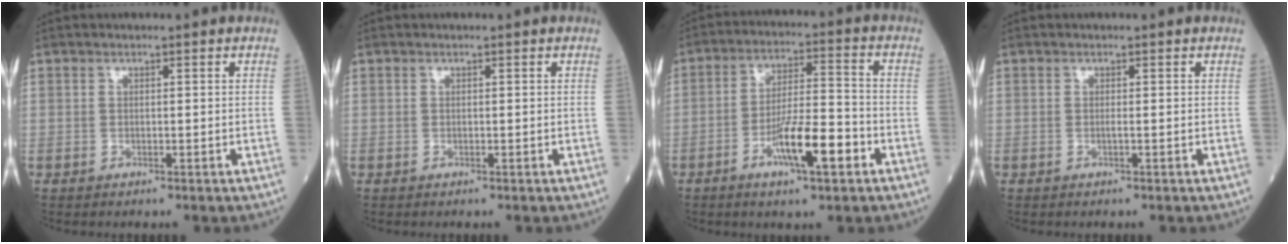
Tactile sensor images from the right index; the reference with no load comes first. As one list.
[{"total": 0.0}, {"total": 10.0, "force": [-4.4, 1.5, 8.9], "torque": [-0.161, 0.000, -0.071]}, {"total": 0.0}]